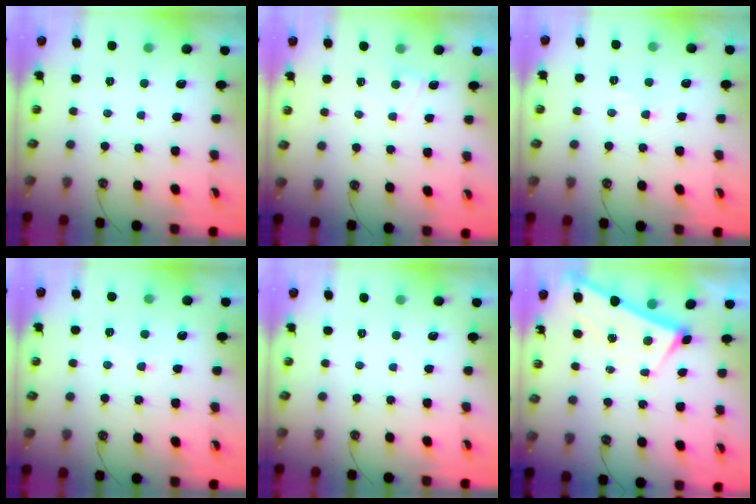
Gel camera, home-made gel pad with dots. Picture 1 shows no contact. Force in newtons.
{"total": 1.2, "press": 1.1, "slide": 0.4}
{"total": 0.8, "press": 0.5, "slide": 0.6}
{"total": 4.1, "press": 4.1, "slide": 0.6}
{"total": 0.0}
{"total": 2.6, "press": 2.6, "slide": 0.2}